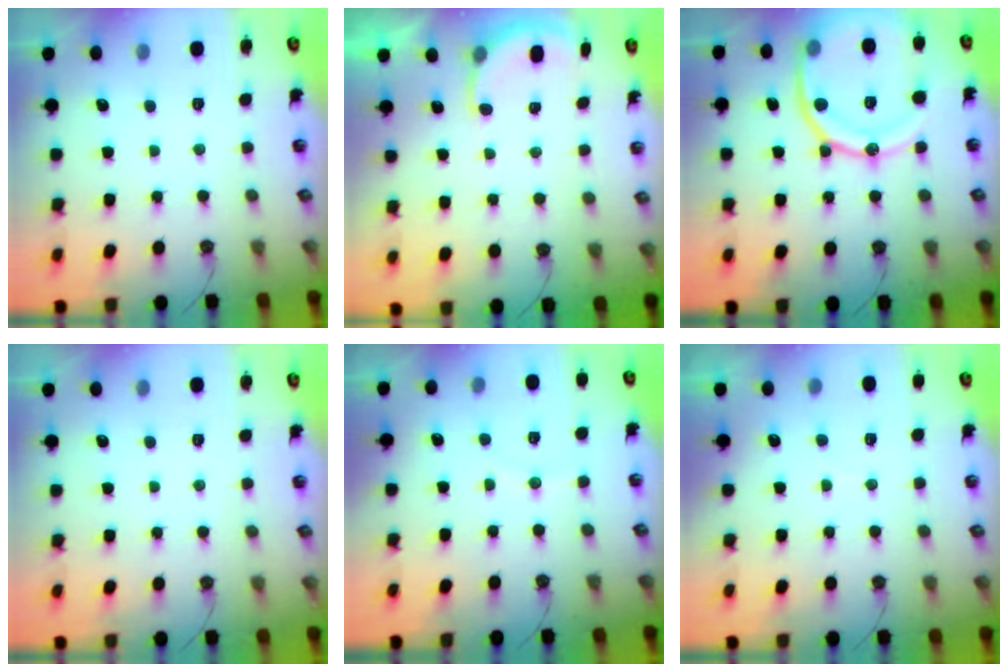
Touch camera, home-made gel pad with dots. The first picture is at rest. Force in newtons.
{"total": 3.5, "press": 3.4, "slide": 0.8}
{"total": 20.7, "press": 20.5, "slide": 2.4}
{"total": 0.0}
{"total": 4.9, "press": 4.8, "slide": 0.9}
{"total": 3.2, "press": 2.8, "slide": 1.5}